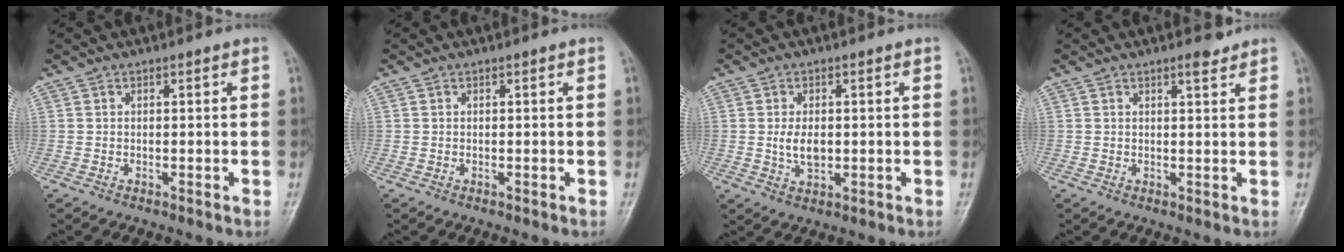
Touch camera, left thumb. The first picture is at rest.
{"total": 0.0}
{"total": 4.4, "force": [0.1, 2.6, 3.5], "torque": [-0.061, -0.005, 0.004]}
{"total": 2.2, "force": [1.7, 0.6, 1.3], "torque": [-0.018, -0.011, 0.025]}